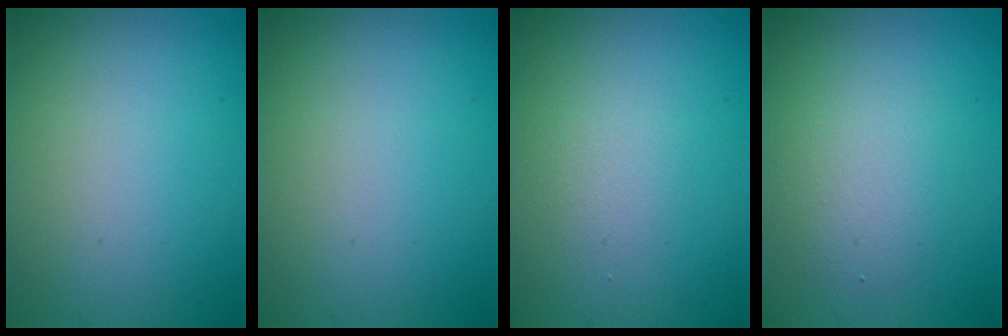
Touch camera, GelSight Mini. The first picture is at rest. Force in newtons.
{"total": 0.0}
{"total": 1.3, "press": 1.3, "slide": 0.0}
{"total": 3.1, "press": 3.1, "slide": 0.2}